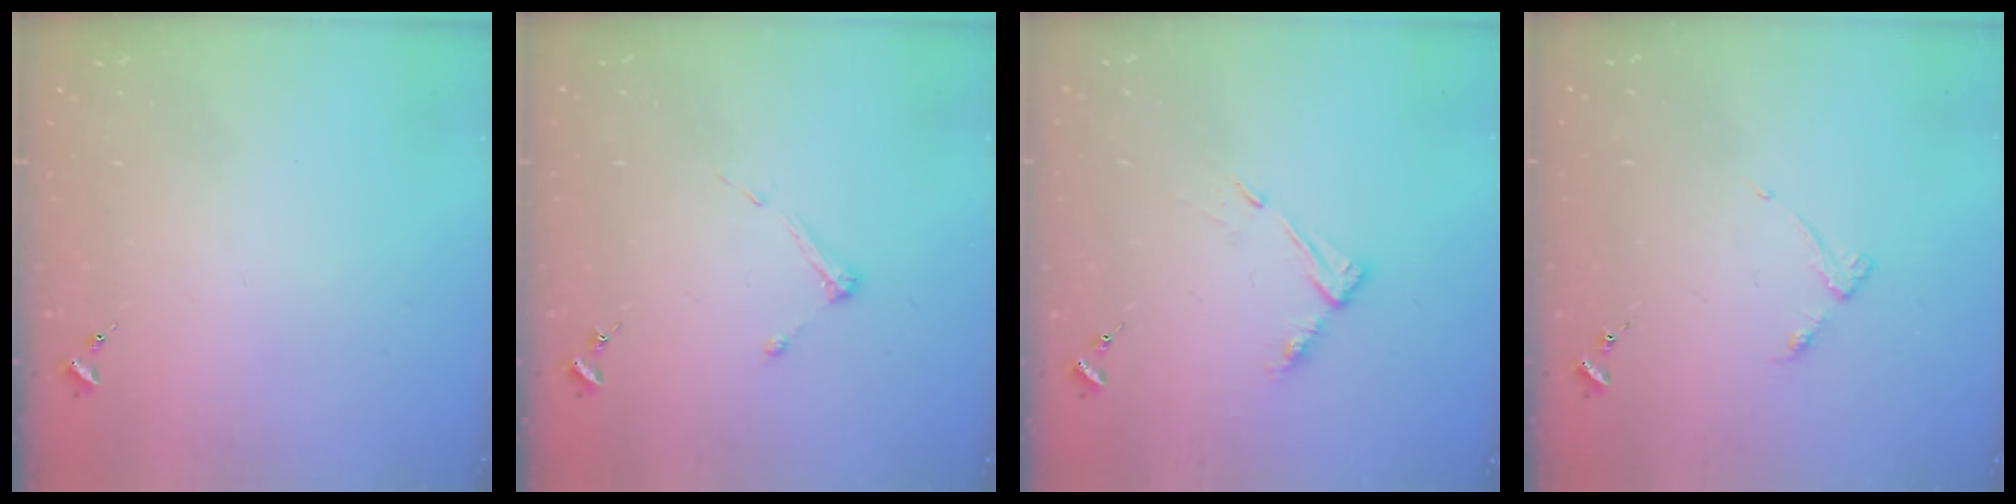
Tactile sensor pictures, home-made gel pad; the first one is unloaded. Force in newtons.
{"total": 3.4, "press": 3.4, "slide": 0.4}
{"total": 6.8, "press": 6.8, "slide": 0.5}
{"total": 3.5, "press": 3.5, "slide": 0.5}